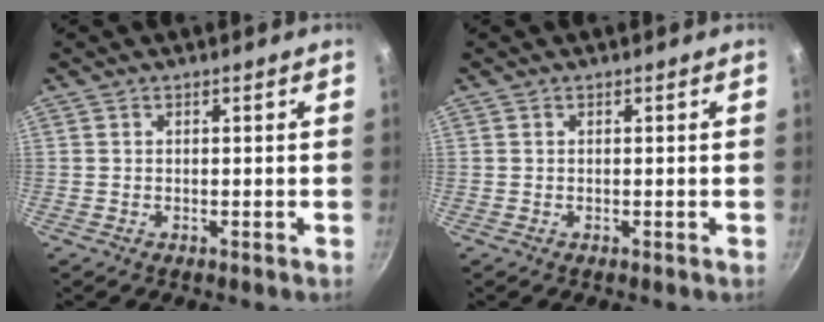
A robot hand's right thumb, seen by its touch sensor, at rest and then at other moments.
{"total": 0.0}